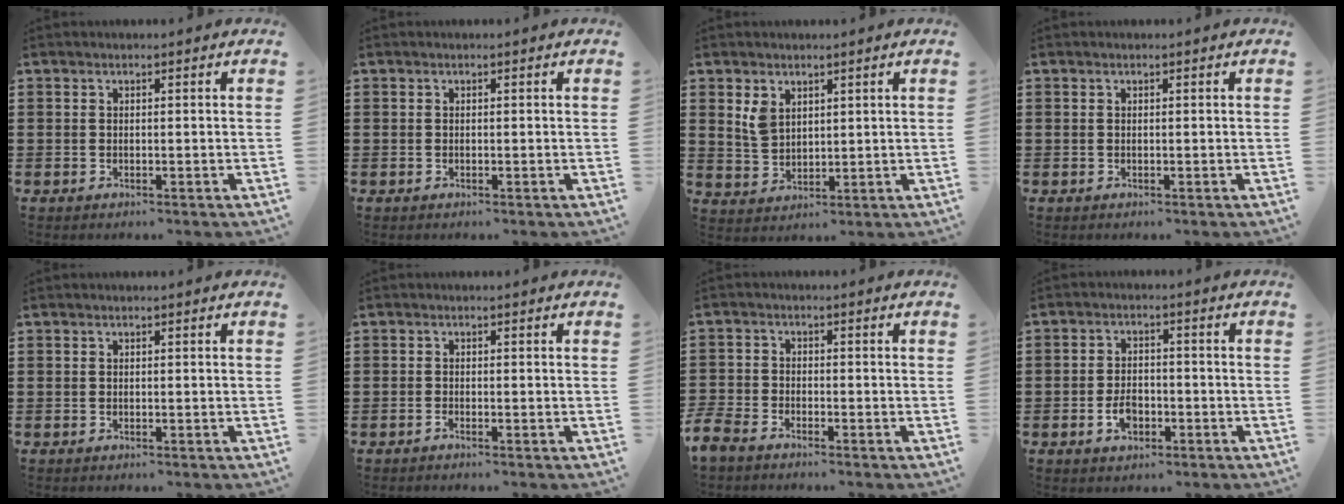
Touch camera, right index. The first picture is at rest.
{"total": 0.0}
{"total": 3.7, "force": [2.1, 2.4, 1.7], "torque": [-0.043, 0.009, 0.039]}
{"total": 0.0}
{"total": 0.0}
{"total": 0.8, "force": [-0.8, -0.2, 0.1], "torque": [-0.002, -0.003, -0.016]}
{"total": 2.7, "force": [-2.7, 0.6, 0.2], "torque": [-0.028, -0.005, -0.064]}
{"total": 3.6, "force": [-1.5, 2.4, 2.2], "torque": [-0.050, 0.001, -0.031]}